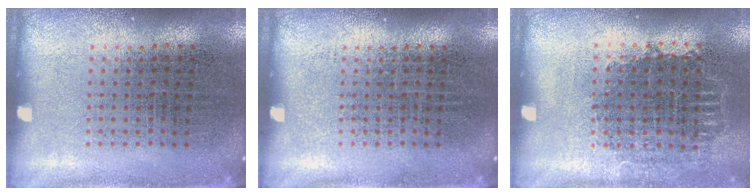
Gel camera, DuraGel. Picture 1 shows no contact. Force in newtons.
{"total": 0.0}
{"total": 0.8, "press": 0.7, "slide": 0.3}